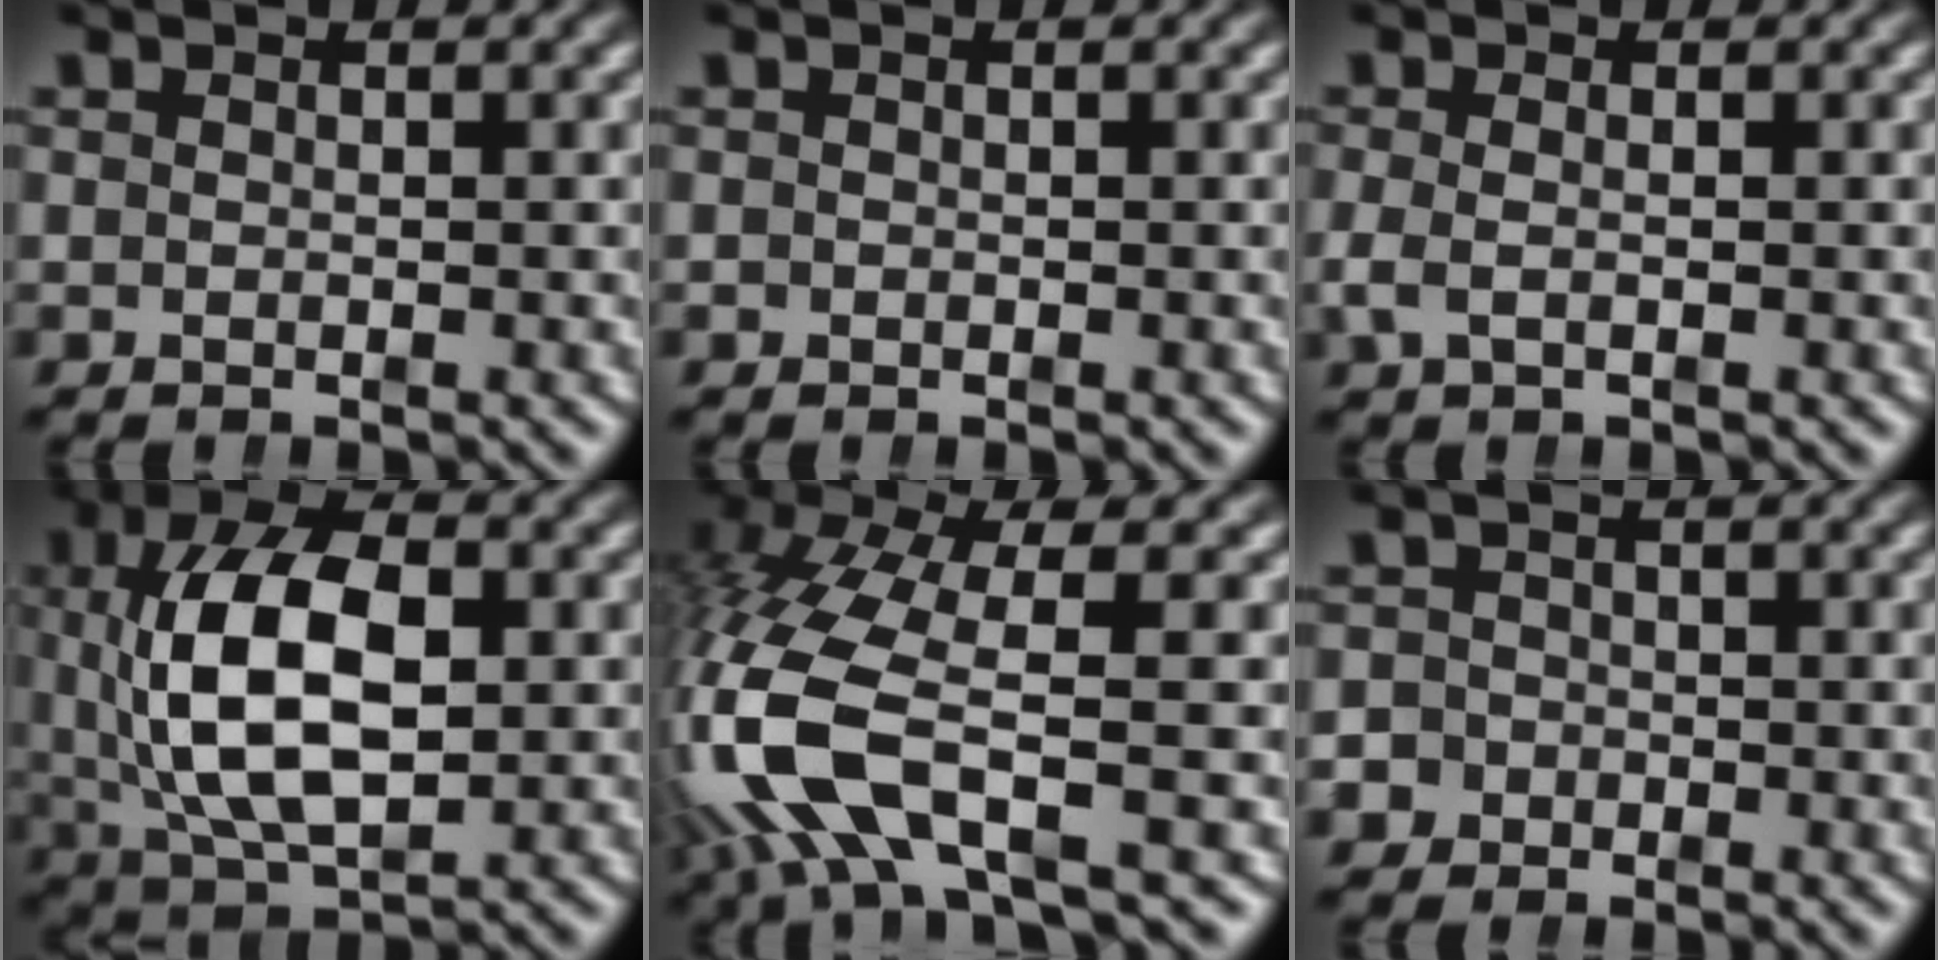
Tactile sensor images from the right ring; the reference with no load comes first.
{"total": 0.5, "force": [-0.4, 0.3, -0.1], "torque": [0.005, -0.002, -0.008]}
{"total": 1.4, "force": [-0.8, 0.6, 1.1], "torque": [-0.036, -0.009, -0.007]}
{"total": 10.2, "force": [0.1, 5.8, 8.4], "torque": [-0.163, -0.015, 0.018]}
{"total": 8.6, "force": [-1.3, 4.7, 7.1], "torque": [-0.210, -0.038, -0.004]}
{"total": 3.7, "force": [-1.6, 3.3, 0.2], "torque": [-0.013, -0.015, -0.030]}